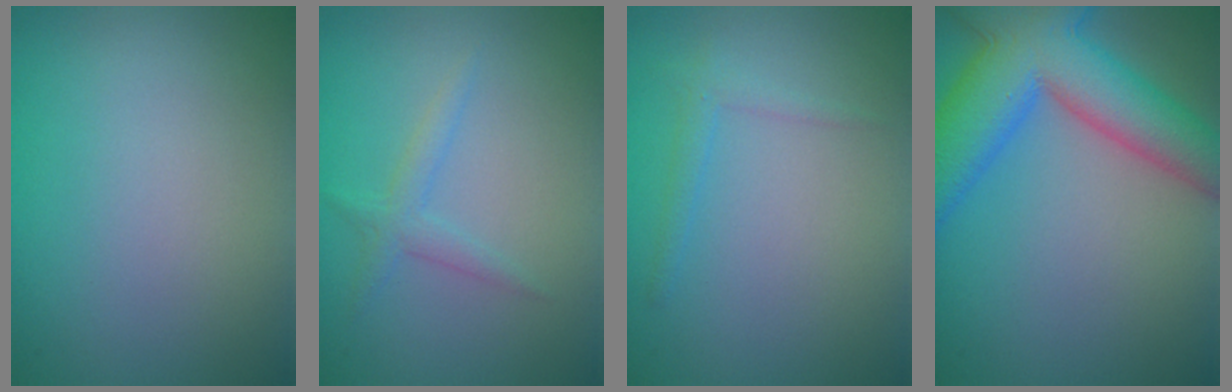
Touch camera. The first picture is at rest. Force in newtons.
{"total": 1.6, "press": 1.6, "slide": 0.1}
{"total": 1.2, "press": 1.2, "slide": 0.1}
{"total": 10.4, "press": 10.4, "slide": 0.5}